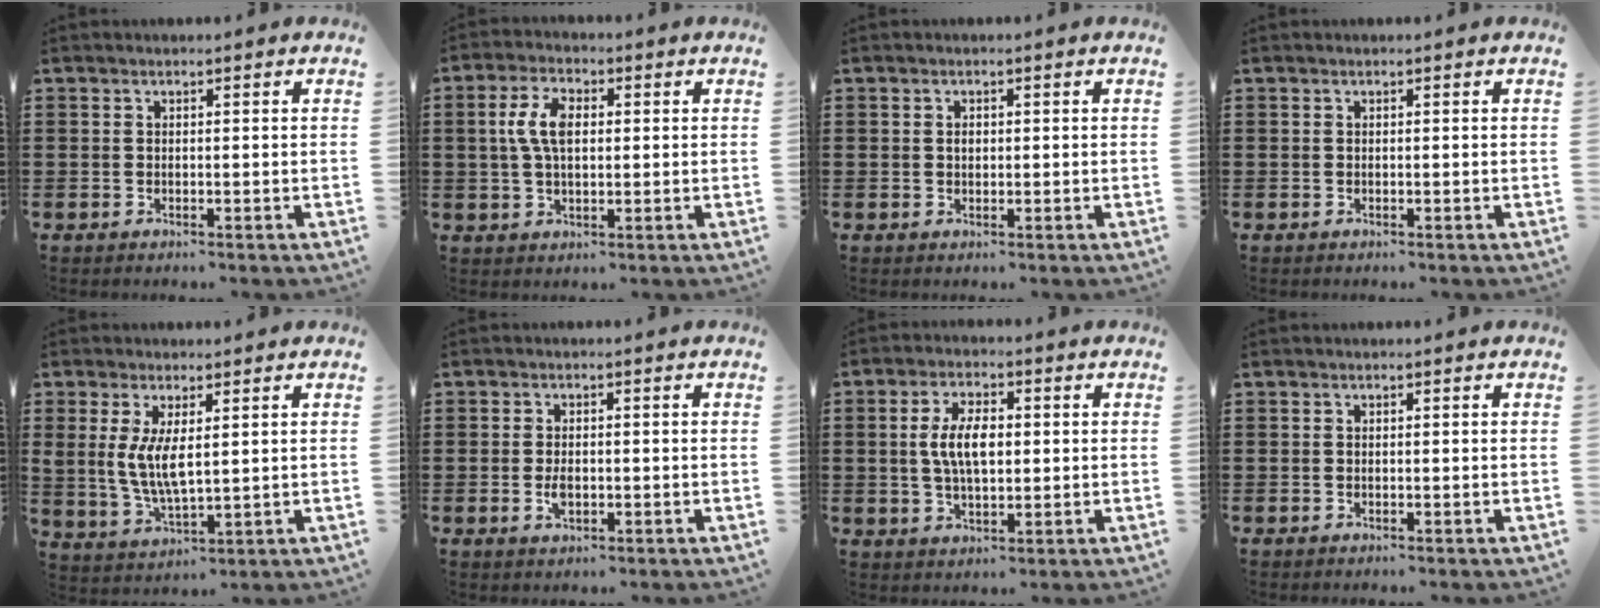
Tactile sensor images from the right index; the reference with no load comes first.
{"total": 6.2, "force": [0.6, 3.2, 5.3], "torque": [-0.123, 0.009, 0.004]}
{"total": 0.9, "force": [0.0, 0.6, 0.7], "torque": [-0.016, 0.003, -0.001]}
{"total": 0.0}
{"total": 6.1, "force": [1.2, 2.4, 5.4], "torque": [-0.109, -0.002, 0.018]}
{"total": 3.9, "force": [-1.3, 2.0, 3.1], "torque": [-0.067, 0.001, -0.026]}
{"total": 6.5, "force": [0.2, 2.9, 5.8], "torque": [-0.121, 0.007, -0.001]}
{"total": 0.0}